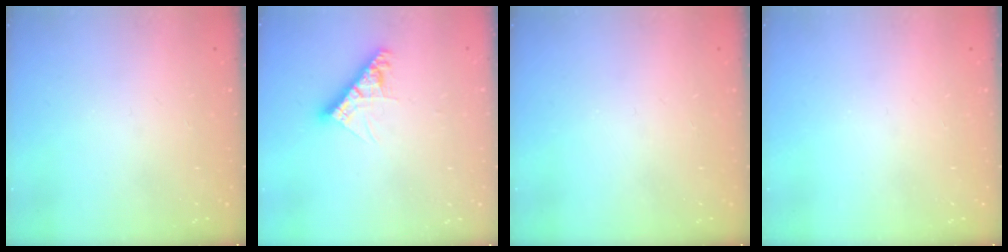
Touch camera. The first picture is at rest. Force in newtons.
{"total": 8.4, "press": 8.4, "slide": 0.3}
{"total": 0.0}
{"total": 0.0}